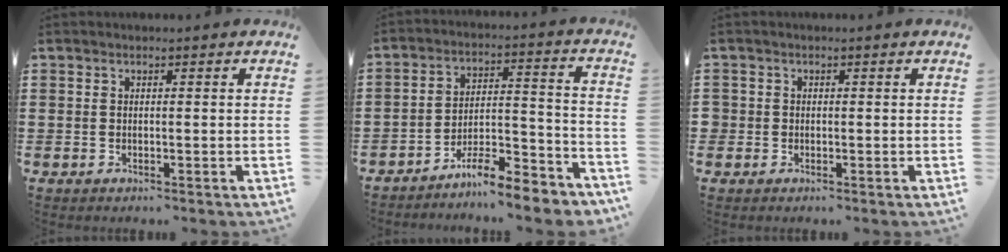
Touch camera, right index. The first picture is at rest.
{"total": 8.2, "force": [-7.7, 0.8, 2.8], "torque": [-0.033, 0.018, -0.145]}
{"total": 1.0, "force": [-0.2, 1.0, 0.1], "torque": [-0.004, 0.003, -0.006]}